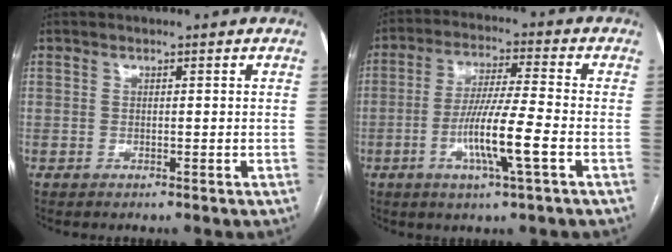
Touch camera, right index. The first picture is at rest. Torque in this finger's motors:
{"motor_torque": [1.30, -0.84, 0.84, 0.21]}